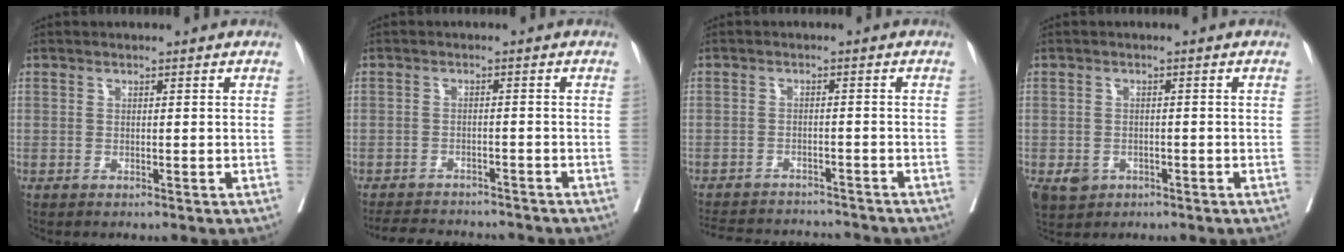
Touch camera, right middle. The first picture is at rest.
{"total": 9.0, "force": [-8.3, 2.8, 2.2], "torque": [-0.034, 0.002, -0.111]}
{"total": 12.9, "force": [-12.1, 2.9, 3.3], "torque": [-0.068, 0.008, -0.162]}
{"total": 4.2, "force": [-2.1, 3.3, 1.4], "torque": [-0.023, 0.000, -0.026]}